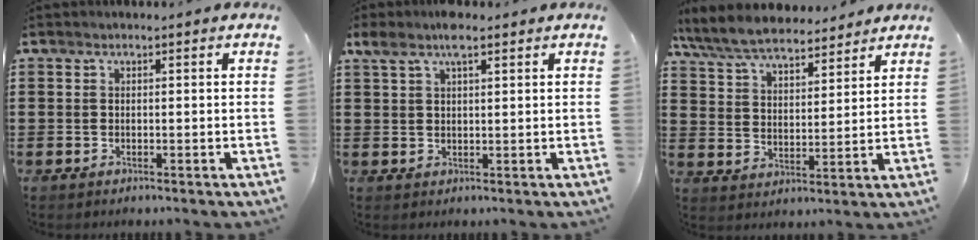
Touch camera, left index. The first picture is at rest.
{"total": 4.4, "force": [2.8, 1.2, 3.1], "torque": [-0.066, 0.006, 0.050]}
{"total": 7.7, "force": [7.1, 1.4, 2.6], "torque": [-0.077, -0.028, 0.129]}